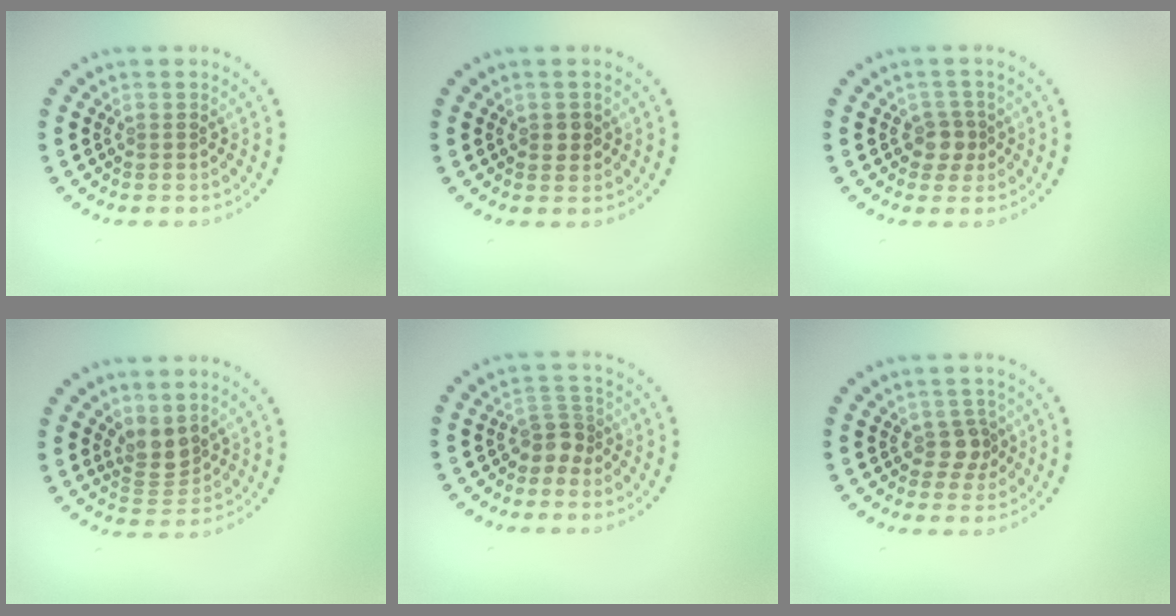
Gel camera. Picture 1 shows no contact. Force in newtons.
{"total": 1.3, "press": 1.3, "slide": 0.2}
{"total": 1.9, "press": 1.5, "slide": 1.1}
{"total": 2.8, "press": 2.2, "slide": 1.7}
{"total": 2.3, "press": 1.8, "slide": 1.5}
{"total": 1.7, "press": 1.4, "slide": 0.9}